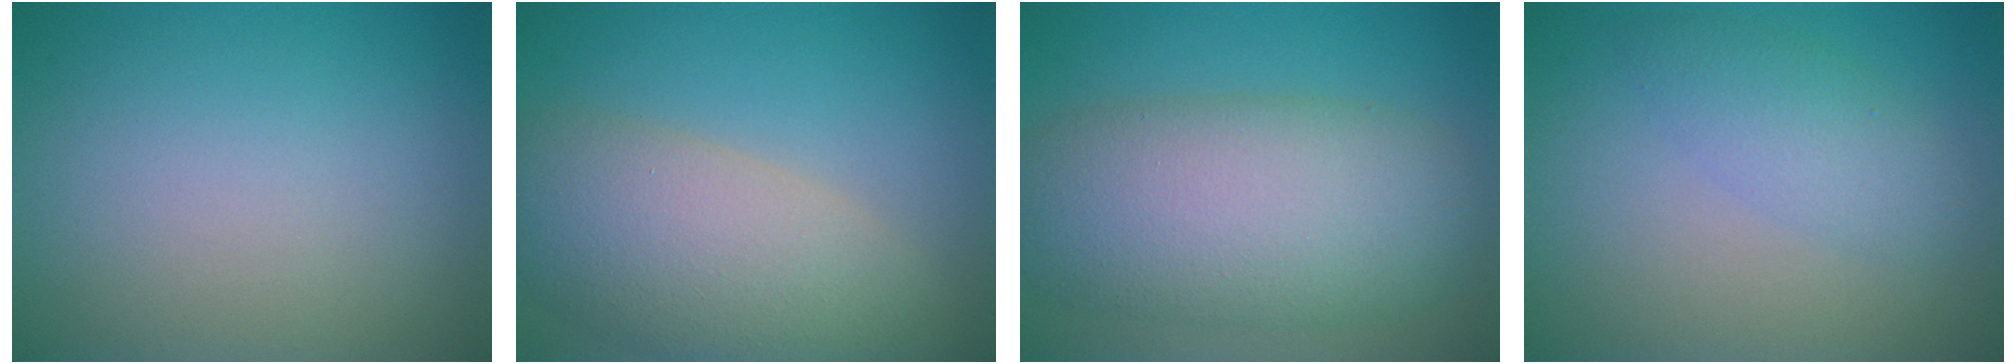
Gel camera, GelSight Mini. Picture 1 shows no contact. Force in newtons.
{"total": 8.1, "press": 8.1, "slide": 0.7}
{"total": 9.6, "press": 9.6, "slide": 0.5}
{"total": 2.7, "press": 2.7, "slide": 0.0}